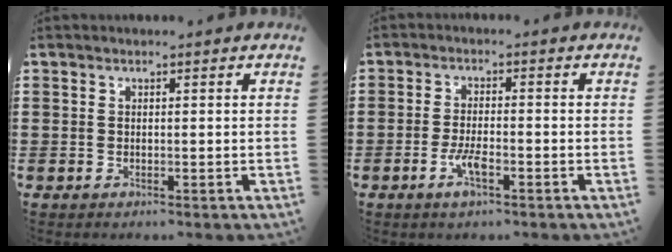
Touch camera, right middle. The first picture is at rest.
{"total": 4.3, "force": [-1.9, 1.2, 3.7], "torque": [-0.081, -0.003, -0.040]}